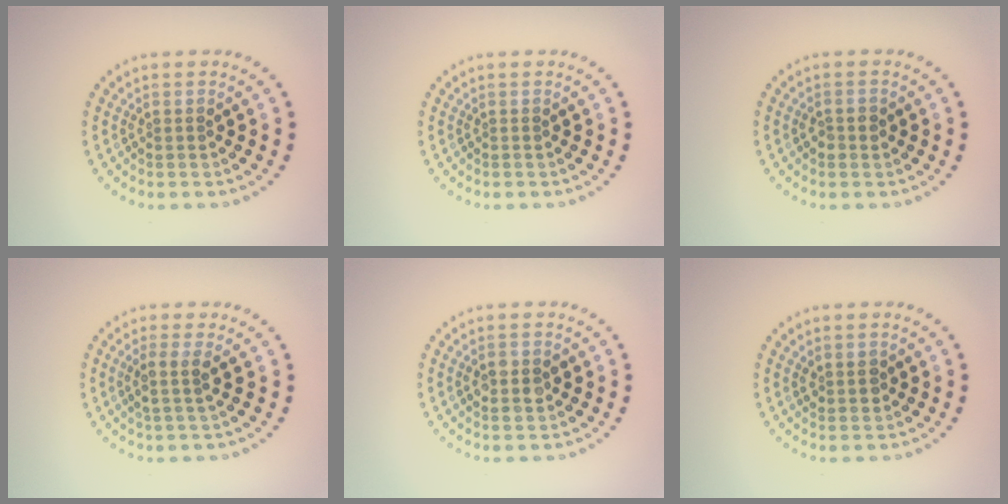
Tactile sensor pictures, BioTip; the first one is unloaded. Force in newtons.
{"total": 0.0}
{"total": 1.4, "press": 1.4, "slide": 0.3}
{"total": 2.2, "press": 1.8, "slide": 1.2}
{"total": 2.5, "press": 2.5, "slide": 0.1}
{"total": 1.6, "press": 1.5, "slide": 0.5}